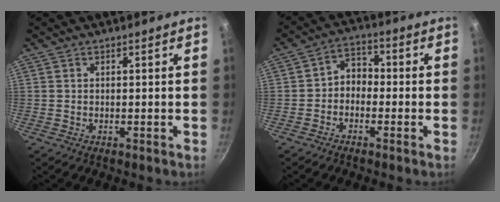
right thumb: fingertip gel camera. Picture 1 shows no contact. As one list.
[{"total": 4.8, "force": [-1.4, 3.7, 2.7], "torque": [-0.022, 0.030, -0.035]}]